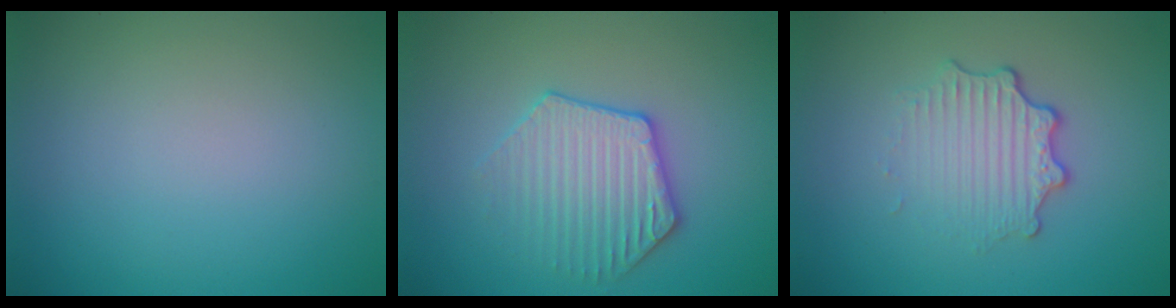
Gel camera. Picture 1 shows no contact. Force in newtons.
{"total": 3.6, "press": 3.5, "slide": 0.7}
{"total": 3.5, "press": 2.5, "slide": 2.4}